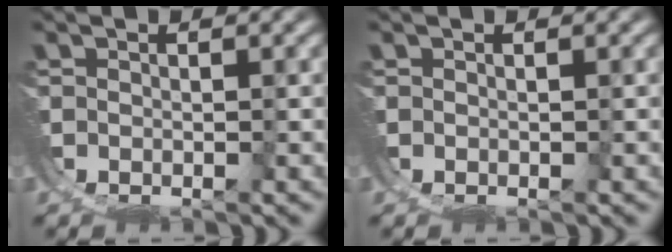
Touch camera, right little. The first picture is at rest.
{"total": 0.0}